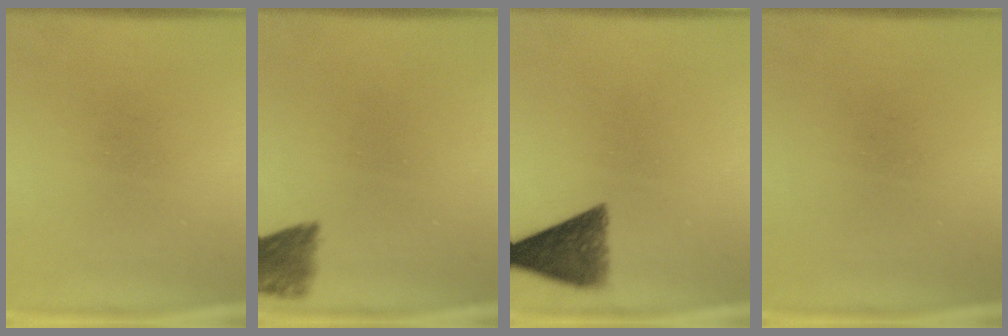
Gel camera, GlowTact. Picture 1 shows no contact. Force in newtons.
{"total": 4.6}
{"total": 8.3}
{"total": 0.0}